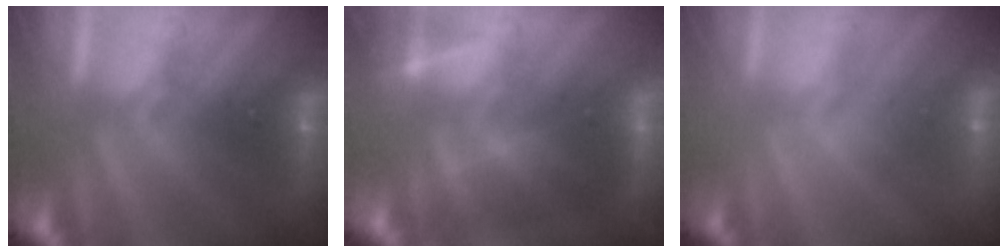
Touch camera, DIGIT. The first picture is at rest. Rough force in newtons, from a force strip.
{"total": 4.7}
{"total": 2.8}